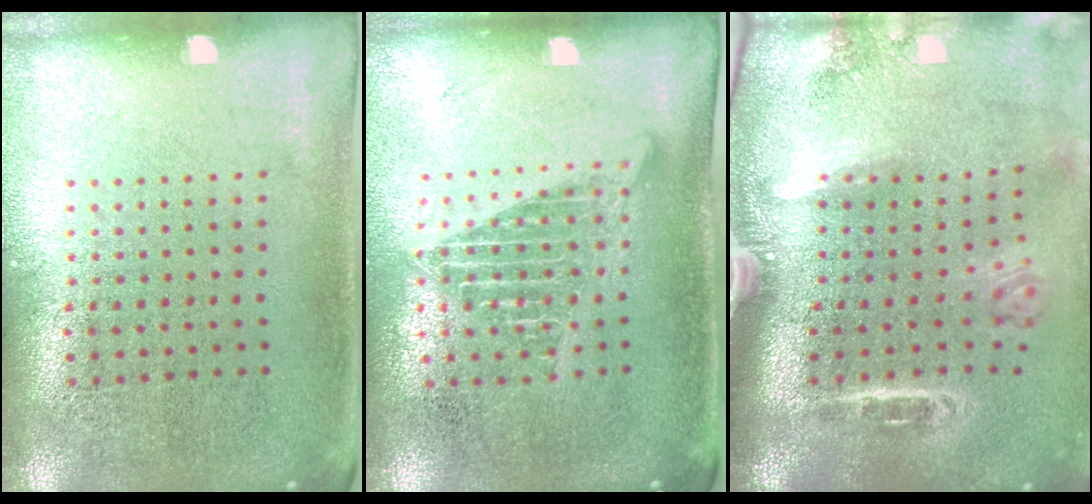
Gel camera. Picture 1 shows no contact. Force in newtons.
{"total": 1.5, "press": 1.3, "slide": 0.8}
{"total": 3.3, "press": 2.1, "slide": 2.5}